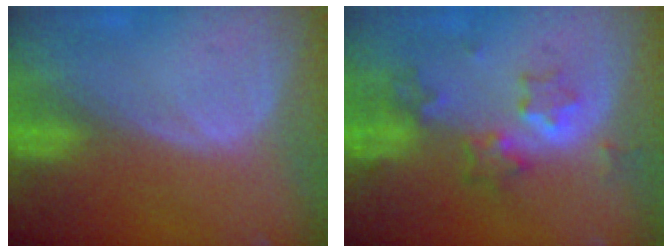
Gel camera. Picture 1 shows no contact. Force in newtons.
{"total": 5.8, "press": 5.7, "slide": 1.2}